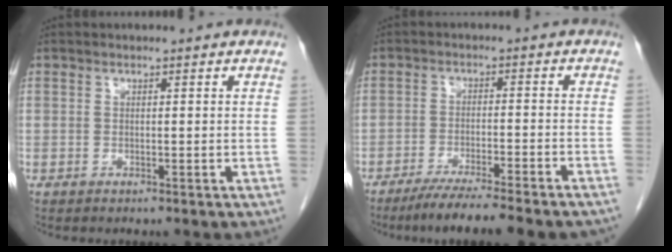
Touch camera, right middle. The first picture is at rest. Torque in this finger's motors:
{"motor_torque": [1.13, -1.01, 0.23, 0.08]}